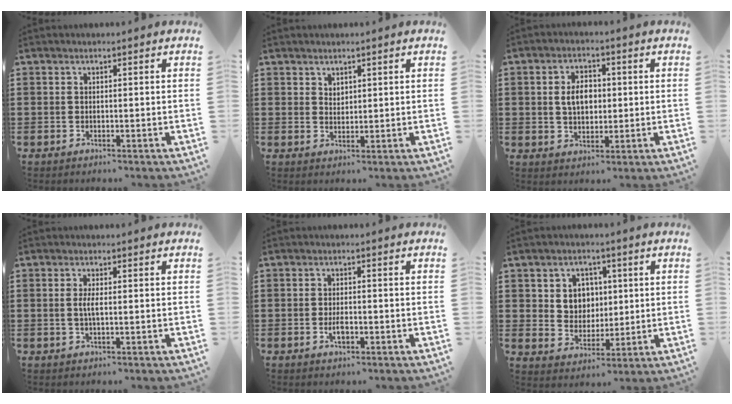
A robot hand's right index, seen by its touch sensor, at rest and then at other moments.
{"total": 1.6, "force": [1.4, 0.8, 0.0], "torque": [0.000, 0.002, 0.027]}
{"total": 4.6, "force": [0.3, 3.0, 3.5], "torque": [-0.059, 0.005, -0.001]}
{"total": 2.3, "force": [-0.1, 0.5, 2.2], "torque": [-0.049, -0.006, -0.006]}
{"total": 2.4, "force": [-0.8, 1.0, 2.1], "torque": [-0.038, 0.001, -0.013]}
{"total": 5.5, "force": [1.4, 5.0, 1.9], "torque": [-0.044, 0.010, 0.020]}